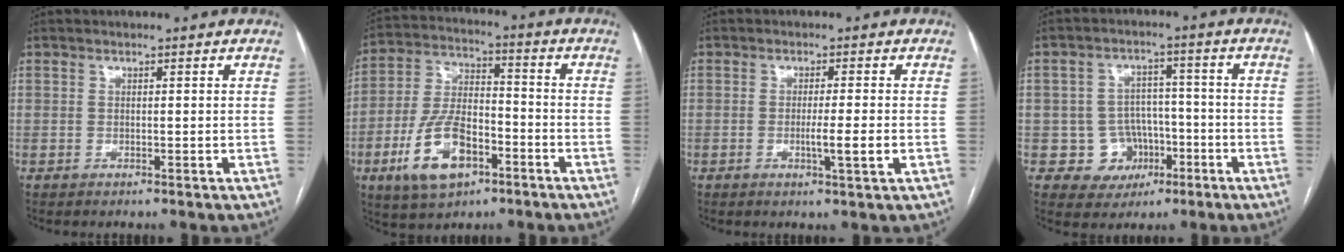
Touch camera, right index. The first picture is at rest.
{"total": 13.3, "force": [-6.0, 6.4, 9.9], "torque": [-0.210, 0.009, -0.104]}
{"total": 4.0, "force": [-0.9, -0.3, 3.9], "torque": [-0.064, -0.008, -0.014]}
{"total": 7.3, "force": [-2.5, 6.8, 0.9], "torque": [0.000, 0.020, -0.029]}